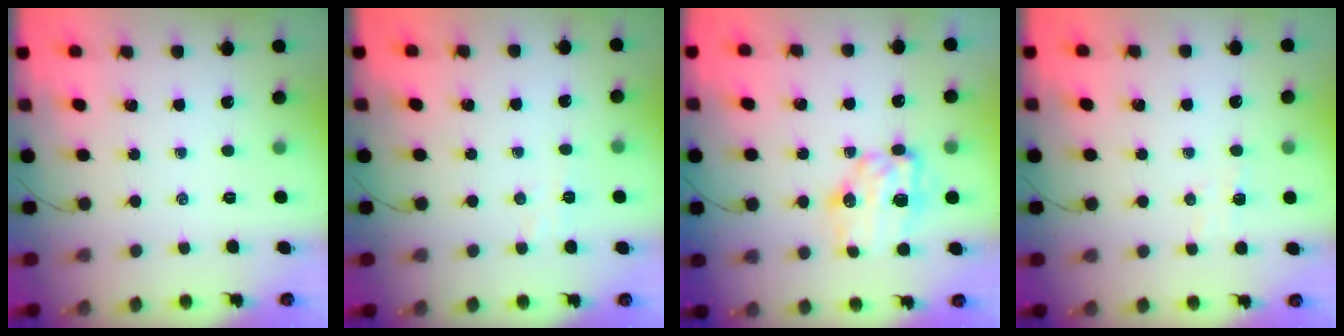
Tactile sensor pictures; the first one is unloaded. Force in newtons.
{"total": 2.9, "press": 2.9, "slide": 0.7}
{"total": 8.8, "press": 8.6, "slide": 1.6}
{"total": 4.5, "press": 4.4, "slide": 1.0}